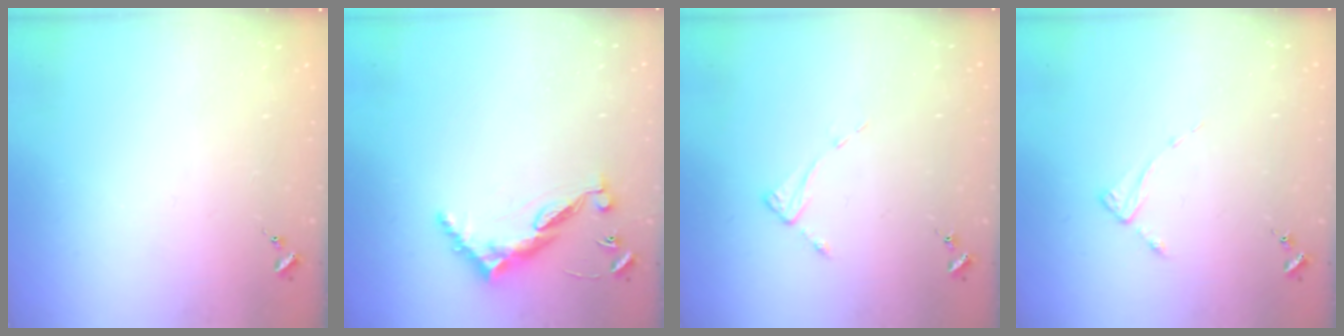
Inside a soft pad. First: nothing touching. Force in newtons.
{"total": 9.8, "press": 9.7, "slide": 1.0}
{"total": 2.6, "press": 2.6, "slide": 0.4}
{"total": 2.6, "press": 2.6, "slide": 0.3}